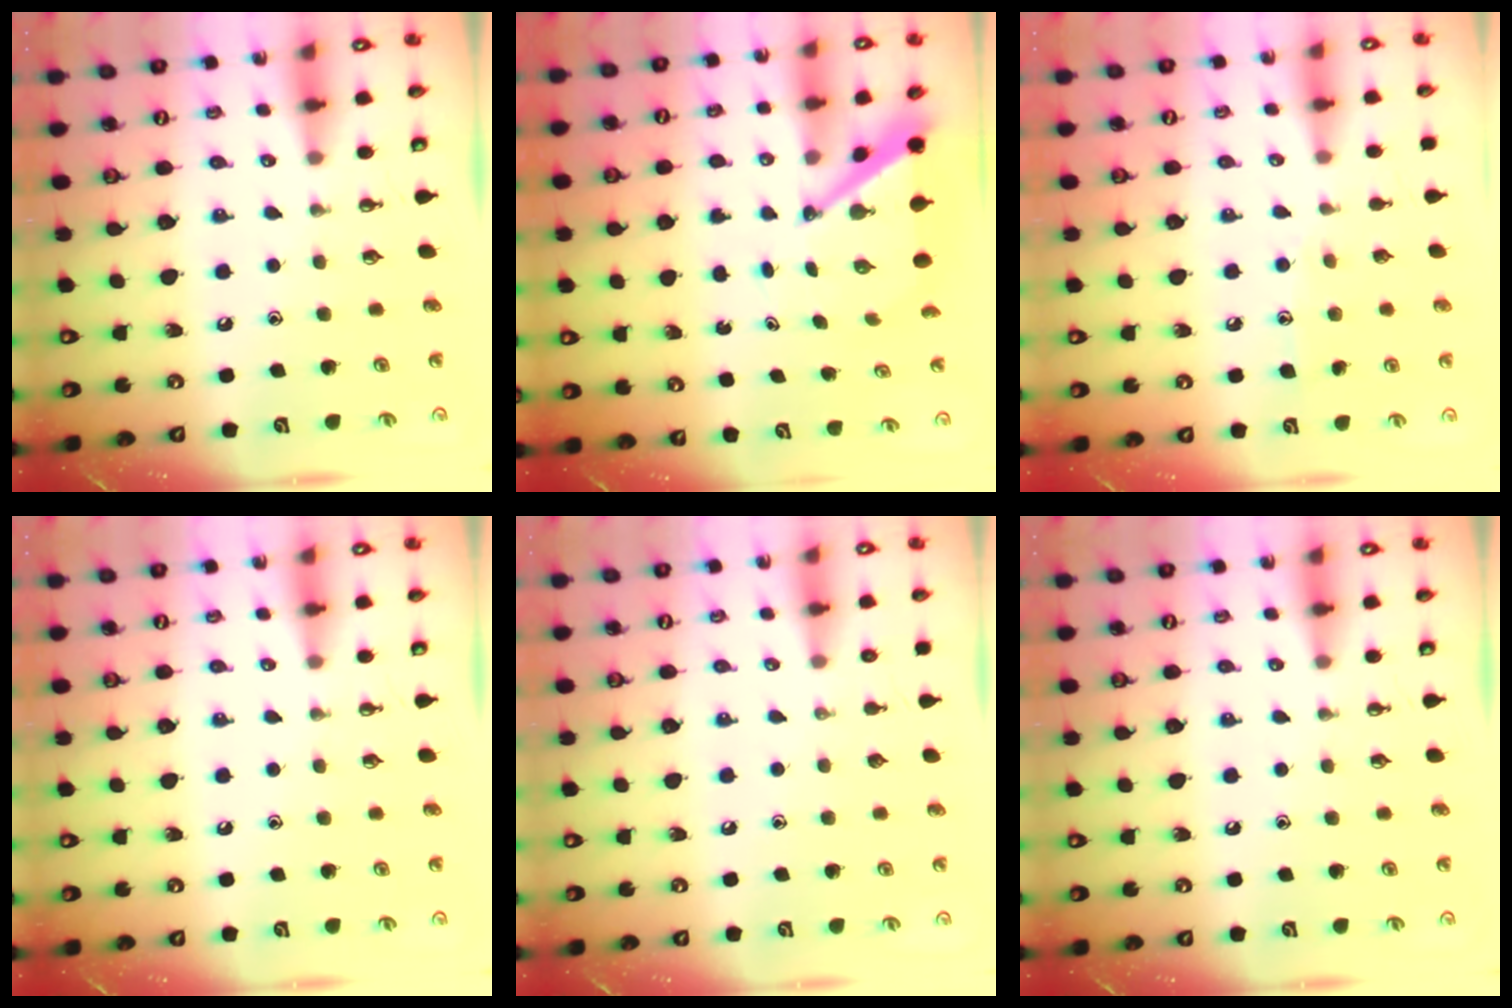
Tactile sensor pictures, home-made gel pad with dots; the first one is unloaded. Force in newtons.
{"total": 5.1, "press": 5.0, "slide": 0.4}
{"total": 6.4, "press": 6.4, "slide": 0.4}
{"total": 0.0}
{"total": 0.0}
{"total": 0.0}